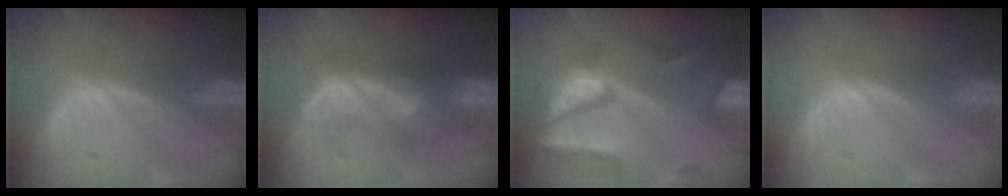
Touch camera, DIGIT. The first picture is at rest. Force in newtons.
{"total": 8.1, "press": 7.7, "slide": 2.5}
{"total": 10.2, "press": 8.6, "slide": 5.4}
{"total": 0.0}